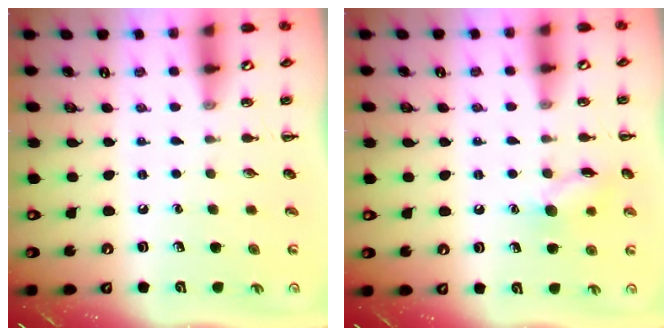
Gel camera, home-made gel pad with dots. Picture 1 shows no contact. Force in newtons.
{"total": 8.8, "press": 8.8, "slide": 0.5}